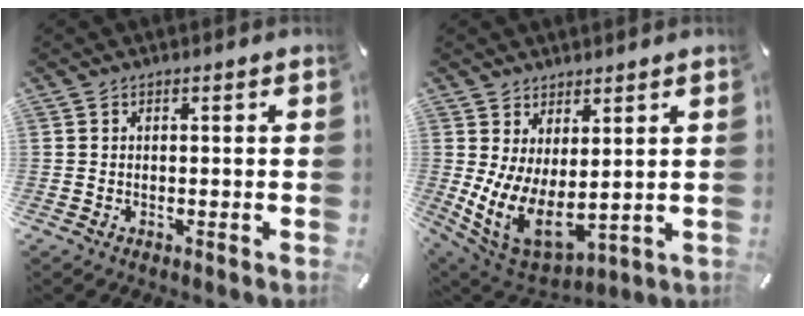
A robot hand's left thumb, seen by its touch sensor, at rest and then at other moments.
{"total": 10.0, "force": [1.0, 6.2, 7.8], "torque": [-0.157, -0.033, 0.030]}